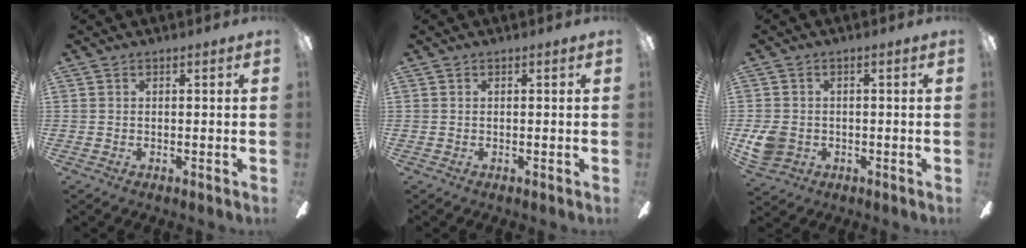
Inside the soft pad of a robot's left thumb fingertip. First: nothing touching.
{"total": 0.0}
{"total": 5.6, "force": [-1.2, 4.7, 2.9], "torque": [-0.068, 0.005, -0.024]}